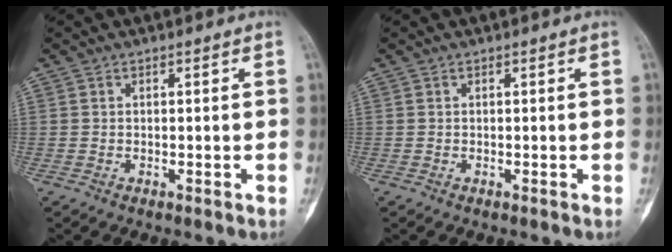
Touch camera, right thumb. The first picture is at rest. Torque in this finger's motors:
{"motor_torque": [0.00, 0.00, 0.00, 0.00, 0.00]}